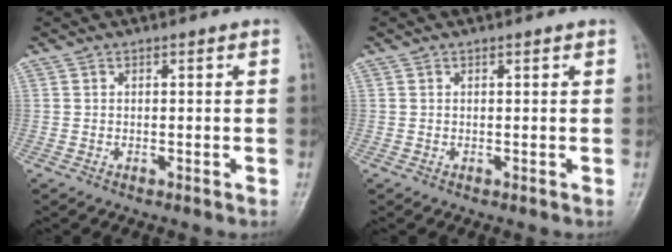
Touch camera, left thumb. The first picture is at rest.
{"total": 0.0}